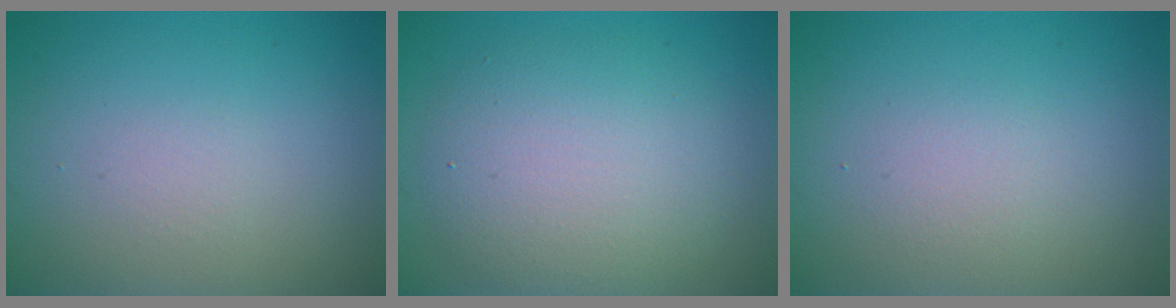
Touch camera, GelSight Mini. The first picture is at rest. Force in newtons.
{"total": 5.9, "press": 5.9, "slide": 0.6}
{"total": 1.5, "press": 1.5, "slide": 0.1}